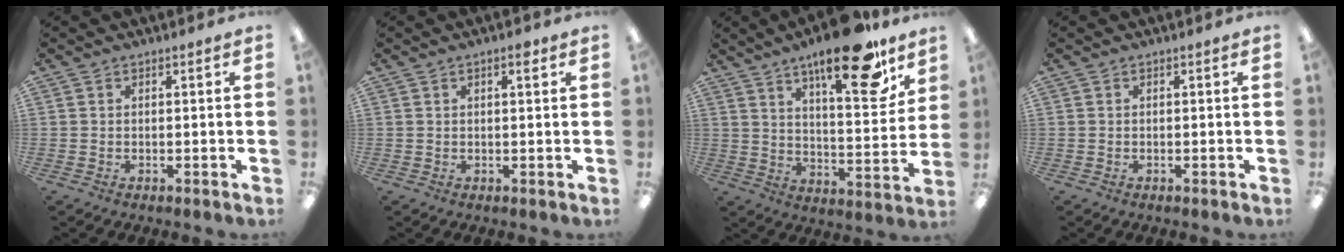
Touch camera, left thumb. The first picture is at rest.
{"total": 2.4, "force": [1.3, 0.7, 1.9], "torque": [-0.023, -0.003, 0.019]}
{"total": 20.6, "force": [14.1, 5.9, 13.9], "torque": [-0.199, -0.085, 0.221]}
{"total": 0.0}